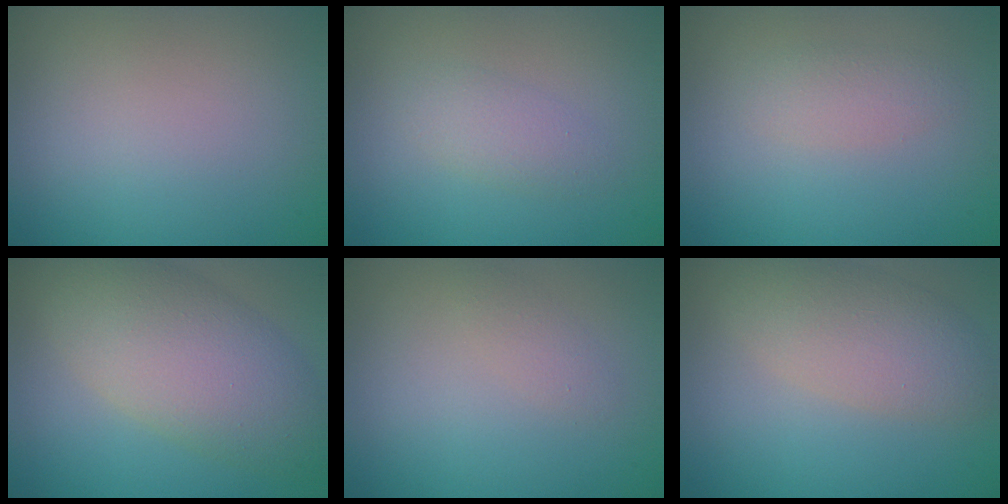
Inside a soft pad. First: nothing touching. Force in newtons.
{"total": 1.8, "press": 1.8, "slide": 0.0}
{"total": 1.6, "press": 1.6, "slide": 0.1}
{"total": 7.5, "press": 7.5, "slide": 0.2}
{"total": 1.1, "press": 1.1, "slide": 0.1}
{"total": 4.6, "press": 4.6, "slide": 0.2}